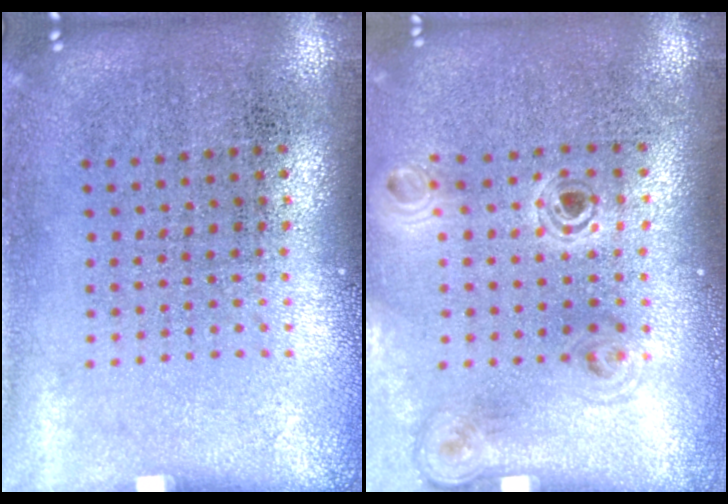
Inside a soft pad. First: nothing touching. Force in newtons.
{"total": 1.1, "press": 1.1, "slide": 0.1}